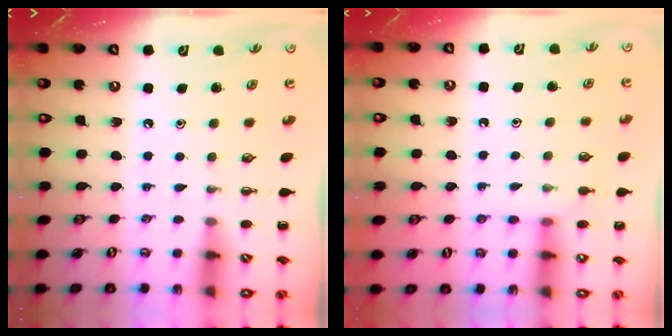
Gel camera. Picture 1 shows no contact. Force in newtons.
{"total": 5.5, "press": 5.3, "slide": 1.4}